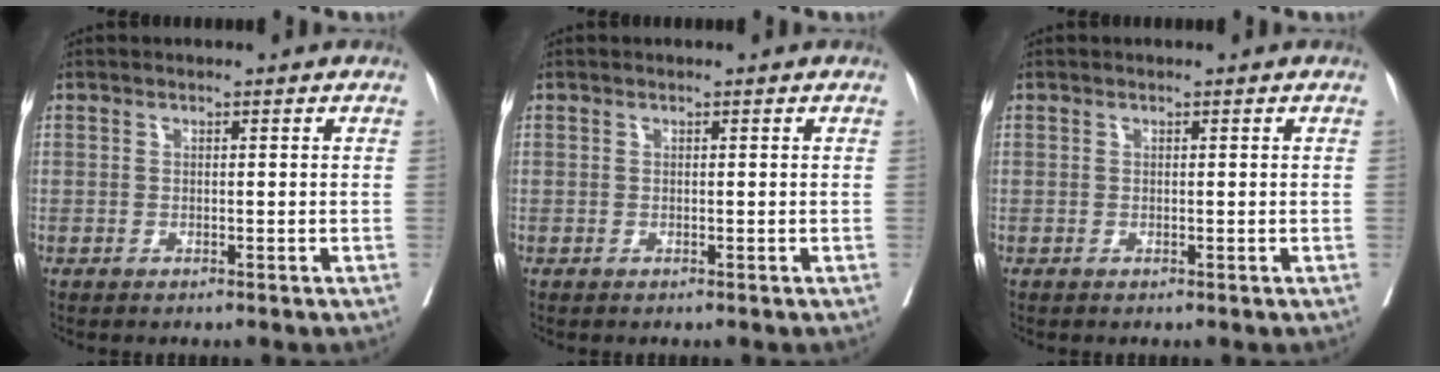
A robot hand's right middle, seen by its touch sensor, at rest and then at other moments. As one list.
[{"total": 0.0}, {"total": 0.0}]